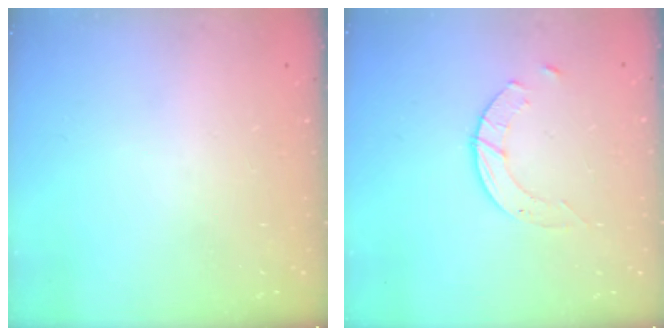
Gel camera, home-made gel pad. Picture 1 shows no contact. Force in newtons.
{"total": 5.1, "press": 5.1, "slide": 0.6}